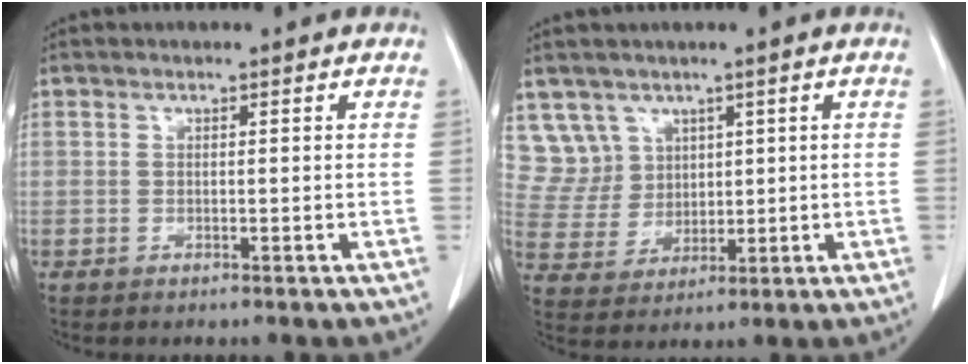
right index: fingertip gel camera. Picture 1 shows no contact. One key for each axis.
{"total": 6.6, "fx": 3.6, "fy": 5.5, "fz": -0.2, "tx": 0.002, "ty": 0.015, "tz": 0.085}